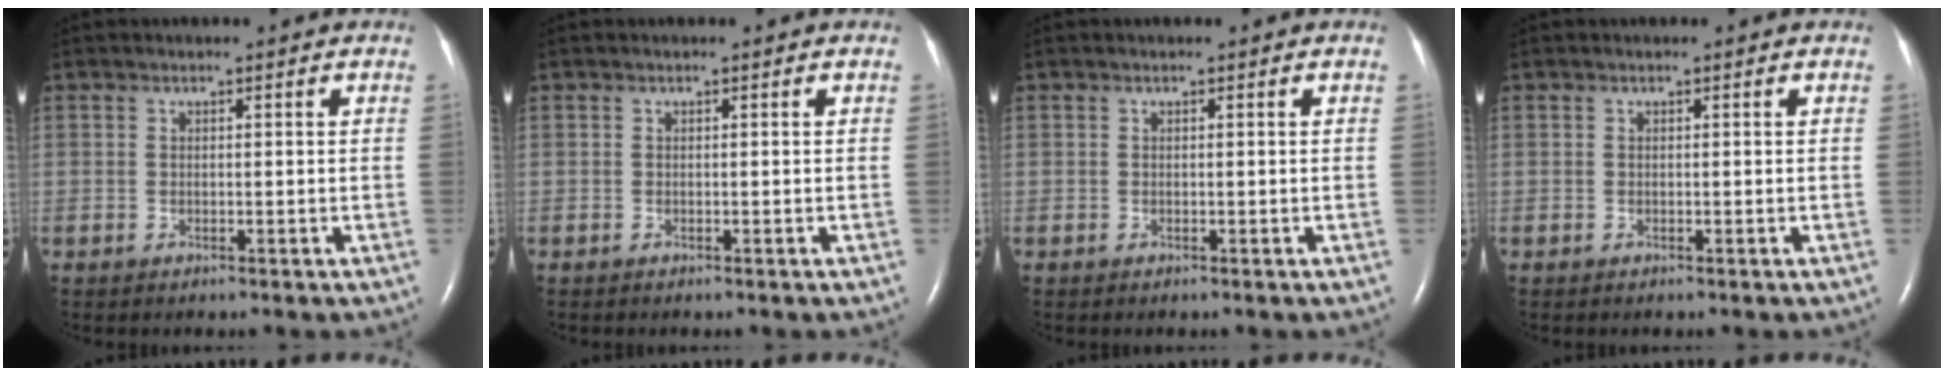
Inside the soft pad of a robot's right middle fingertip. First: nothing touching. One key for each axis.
{"total": 0.0}
{"total": 0.0}
{"total": 0.0}